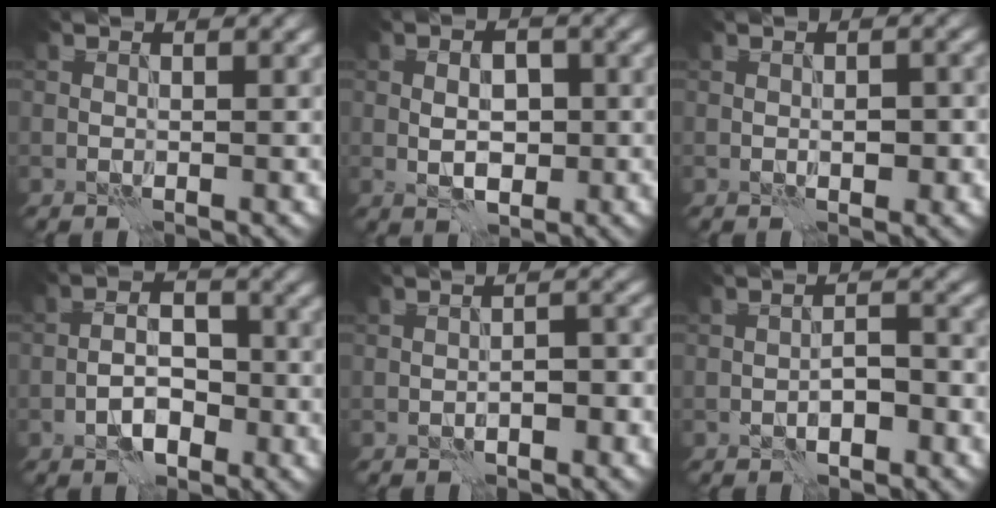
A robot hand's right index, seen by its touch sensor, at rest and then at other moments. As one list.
[{"total": 3.3, "force": [-0.3, 2.0, 2.6], "torque": [-0.038, 0.002, -0.006]}, {"total": 2.0, "force": [-0.4, 0.9, 1.8], "torque": [-0.024, 0.001, -0.005]}, {"total": 3.7, "force": [-1.8, 1.9, 2.6], "torque": [-0.040, 0.010, -0.036]}, {"total": 2.2, "force": [-1.0, 0.9, 1.8], "torque": [-0.023, 0.009, -0.018]}, {"total": 2.4, "force": [-1.1, 1.0, 1.9], "torque": [-0.028, 0.006, -0.020]}]